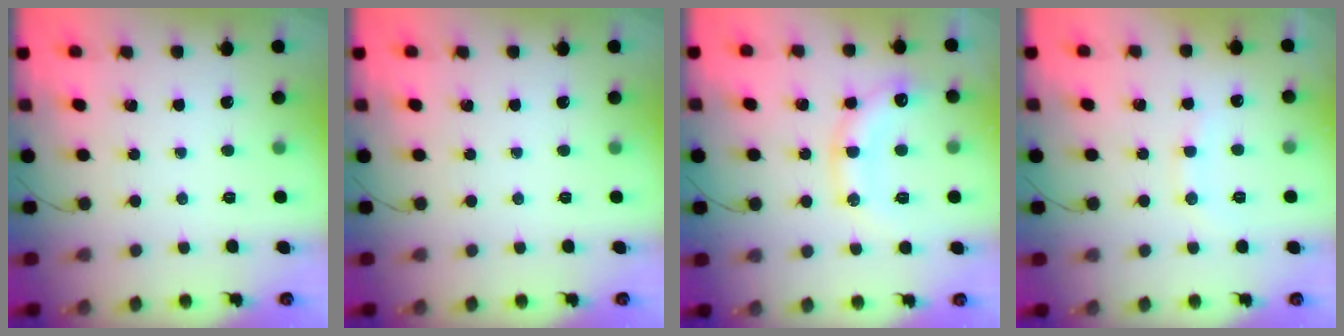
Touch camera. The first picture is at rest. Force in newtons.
{"total": 0.0}
{"total": 13.6, "press": 13.5, "slide": 1.3}
{"total": 7.5, "press": 7.4, "slide": 1.1}